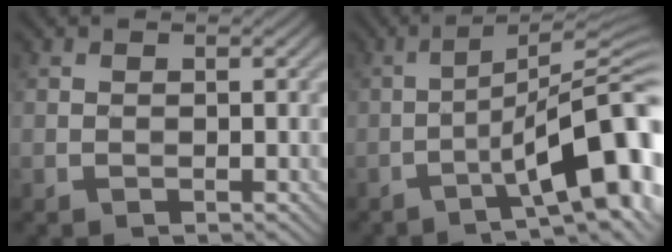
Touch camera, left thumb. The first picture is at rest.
{"total": 13.3, "force": [-5.2, 2.9, 11.9], "torque": [-0.165, 0.025, -0.080]}